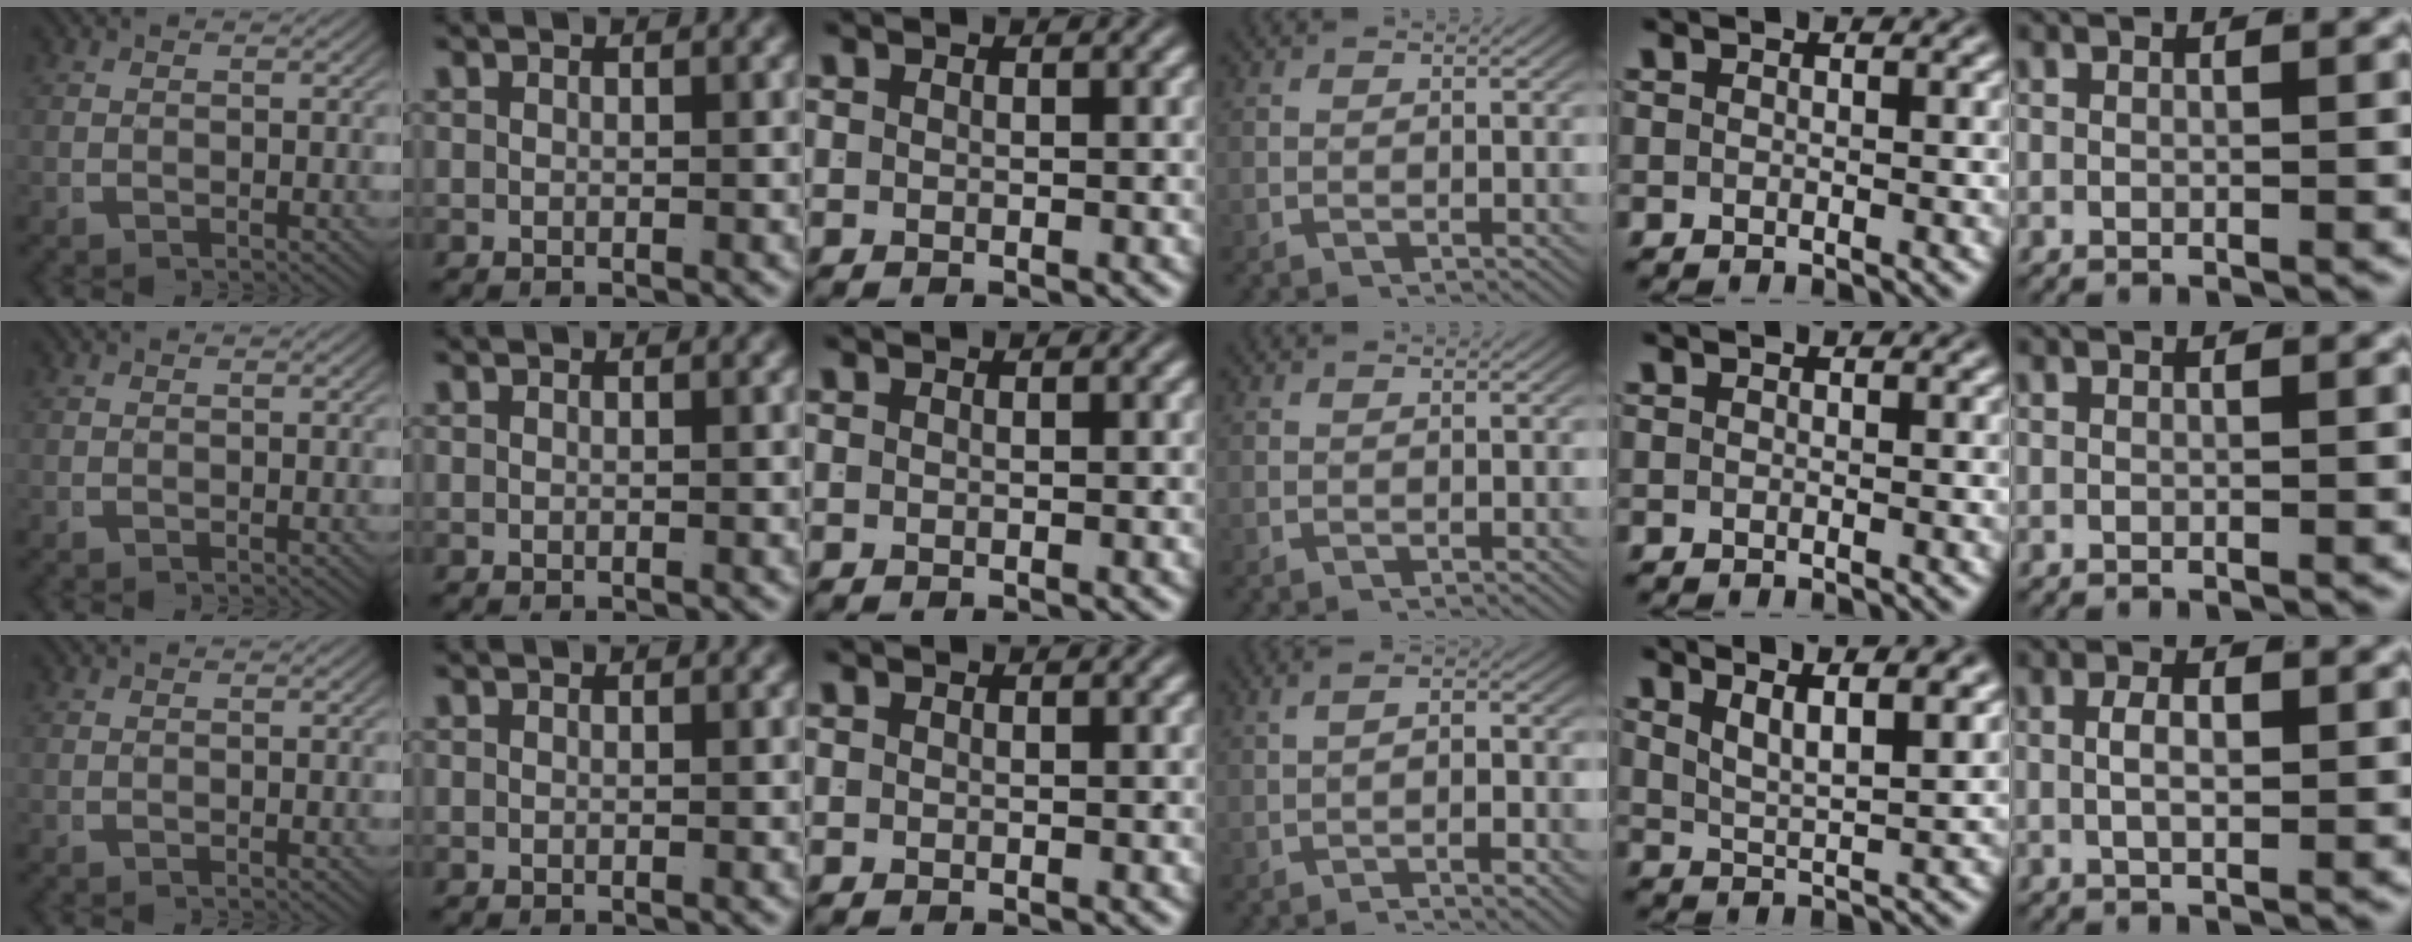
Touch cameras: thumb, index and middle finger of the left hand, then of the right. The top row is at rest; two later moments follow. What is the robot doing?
{"motion": "lift_and_place", "object": "jacket"}